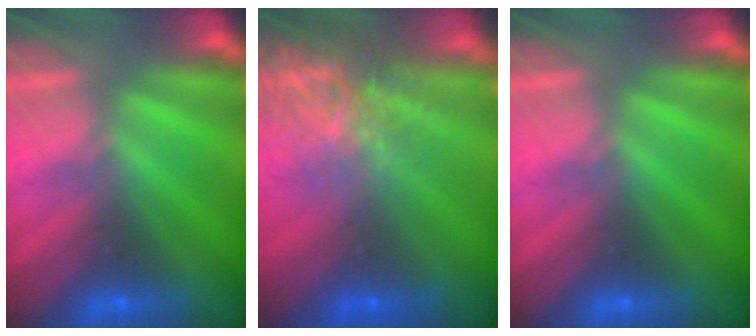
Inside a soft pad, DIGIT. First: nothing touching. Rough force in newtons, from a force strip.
{"total": 7.7}
{"total": 0.0}